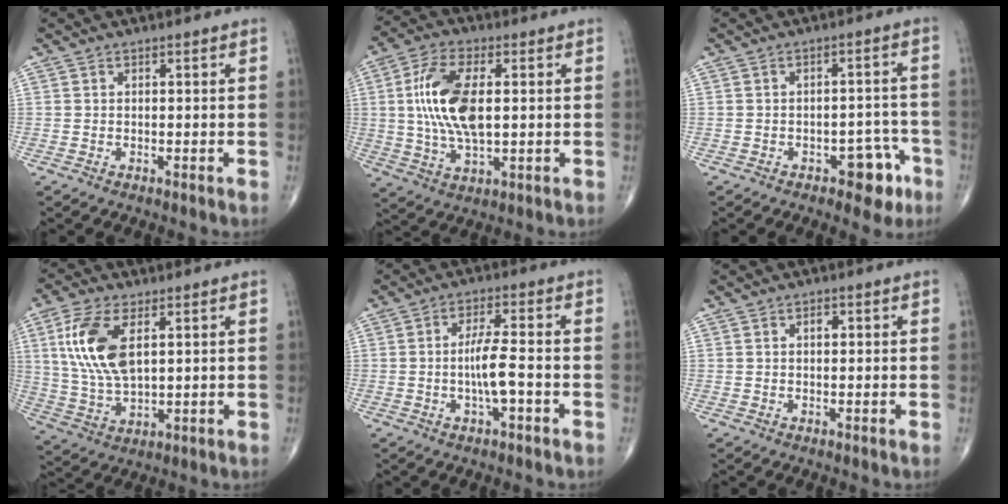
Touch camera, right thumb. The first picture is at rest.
{"total": 13.7, "force": [1.5, 6.3, 12.0], "torque": [-0.244, -0.001, 0.029]}
{"total": 6.7, "force": [-3.7, 3.5, 4.4], "torque": [-0.021, 0.033, -0.045]}
{"total": 13.1, "force": [3.9, 6.3, 10.7], "torque": [-0.228, -0.010, 0.082]}
{"total": 6.0, "force": [-1.4, 1.2, 5.6], "torque": [-0.109, 0.014, -0.027]}
{"total": 1.1, "force": [0.3, 0.7, 0.8], "torque": [-0.008, -0.001, 0.003]}